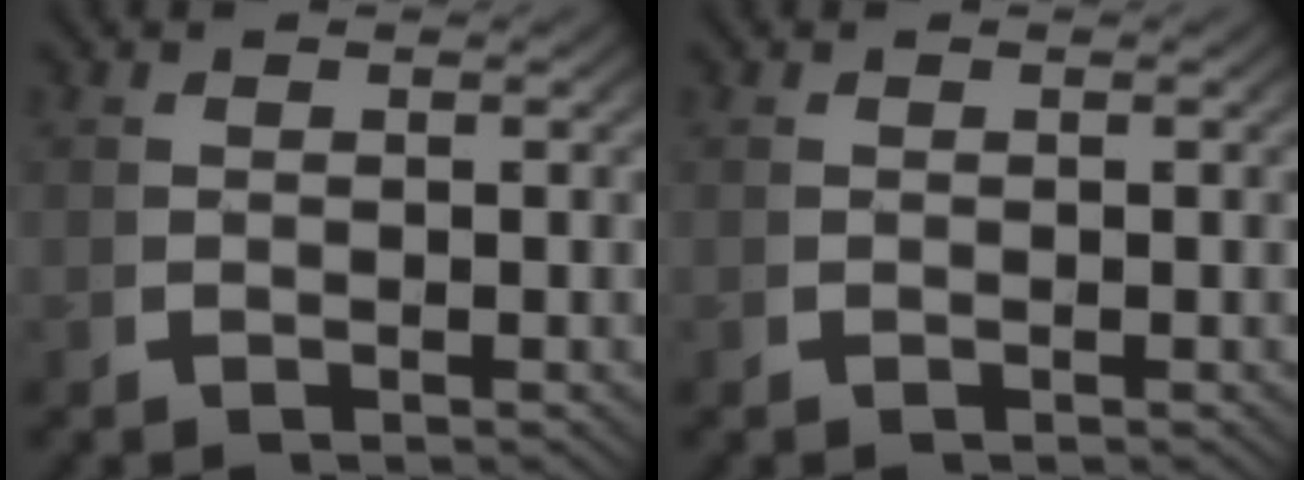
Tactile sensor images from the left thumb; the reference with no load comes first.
{"total": 0.0}